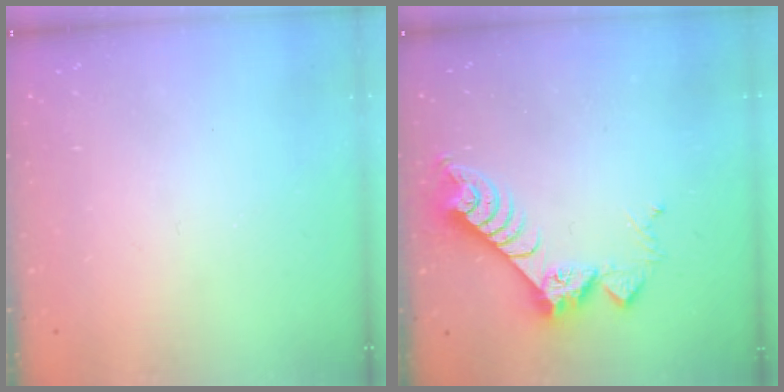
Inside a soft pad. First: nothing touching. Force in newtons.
{"total": 9.7, "press": 9.7, "slide": 0.6}